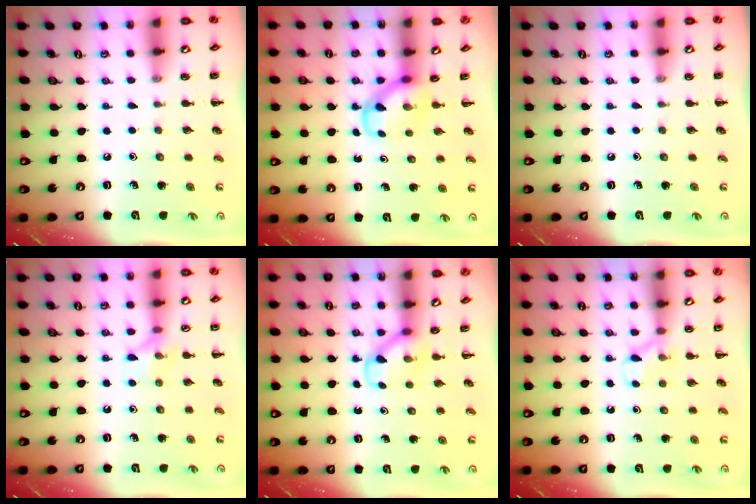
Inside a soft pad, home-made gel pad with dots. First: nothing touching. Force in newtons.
{"total": 3.8, "press": 3.6, "slide": 1.1}
{"total": 0.0}
{"total": 6.7, "press": 6.7, "slide": 0.8}
{"total": 3.4, "press": 3.1, "slide": 1.4}
{"total": 6.2, "press": 5.9, "slide": 1.9}